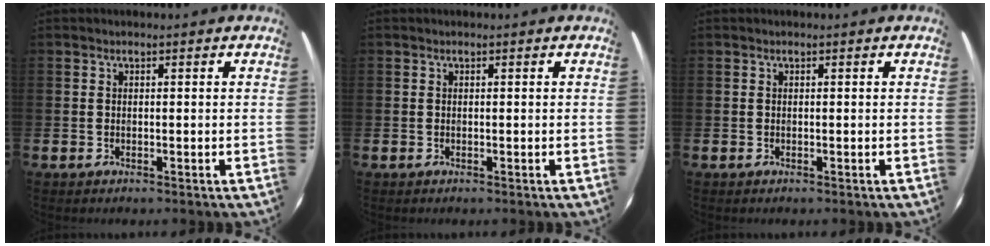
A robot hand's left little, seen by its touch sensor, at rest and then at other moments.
{"total": 0.0}
{"total": 0.0}